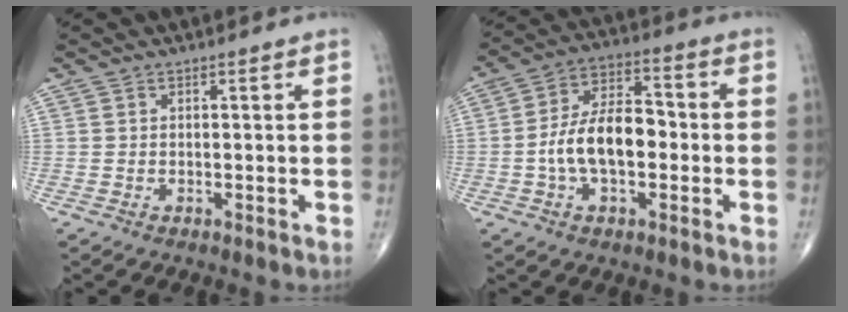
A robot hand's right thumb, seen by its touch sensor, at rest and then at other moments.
{"total": 12.4, "force": [-1.8, 6.8, 10.2], "torque": [-0.177, 0.035, -0.039]}